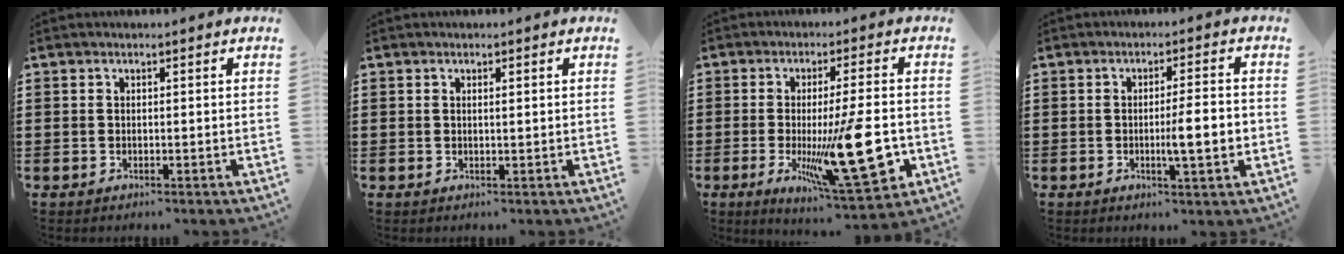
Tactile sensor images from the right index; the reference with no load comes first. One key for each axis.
{"total": 0.7, "fx": 0.2, "fy": 0.1, "fz": 0.6, "tx": -0.013, "ty": 0.000, "tz": 0.004}
{"total": 18.5, "fx": -3.6, "fy": 4.9, "fz": 17.4, "tx": -0.260, "ty": -0.023, "tz": -0.037}
{"total": 5.7, "fx": -0.8, "fy": 0.6, "fz": 5.6, "tx": -0.085, "ty": -0.004, "tz": -0.018}